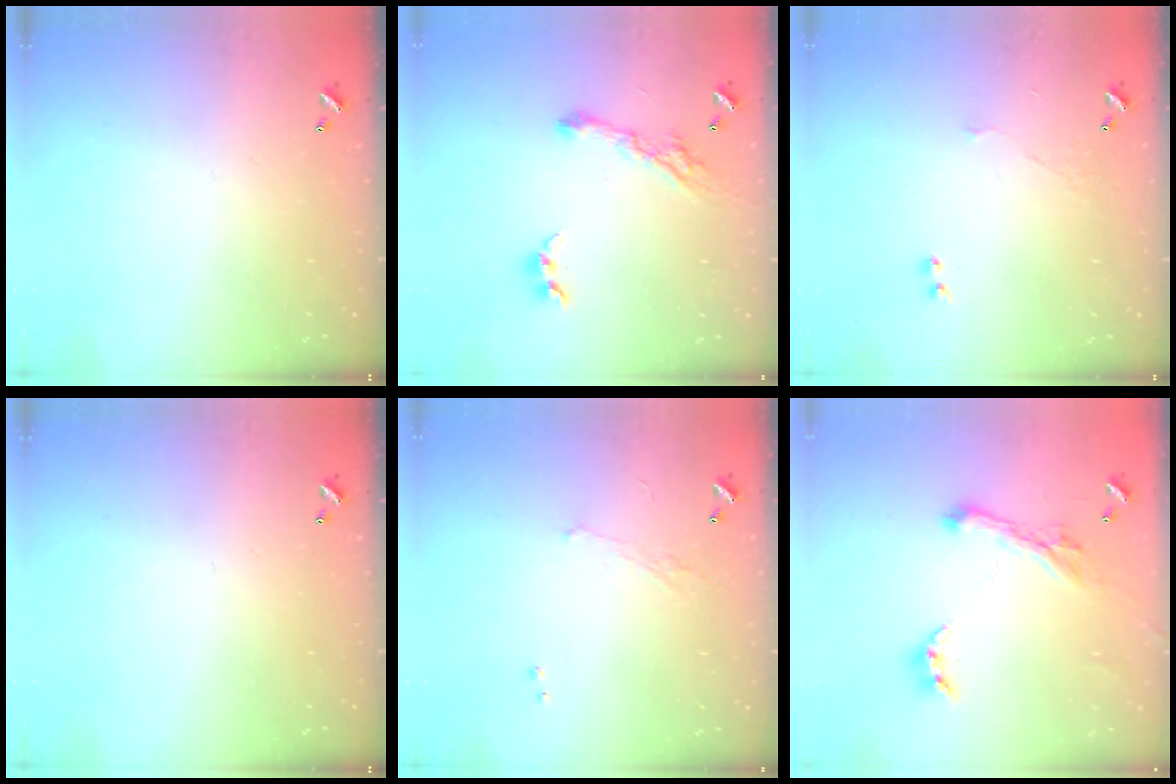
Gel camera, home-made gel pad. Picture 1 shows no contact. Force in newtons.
{"total": 7.6, "press": 7.5, "slide": 1.1}
{"total": 2.4, "press": 2.3, "slide": 0.6}
{"total": 0.0}
{"total": 0.7, "press": 0.0, "slide": 0.7}
{"total": 2.8, "press": 2.5, "slide": 1.3}